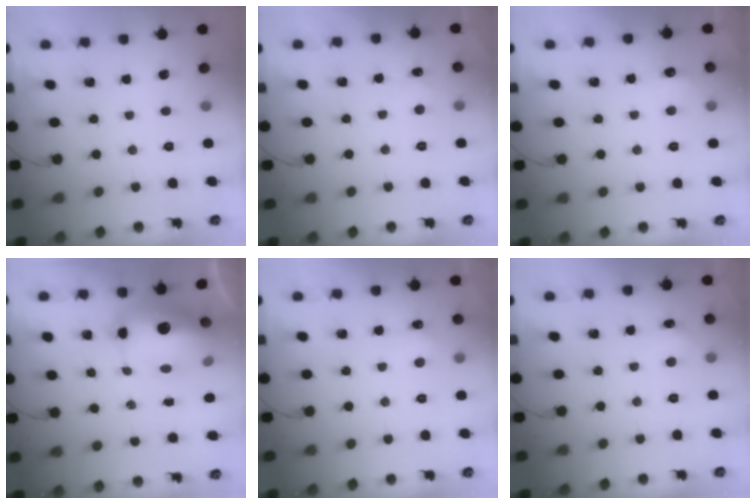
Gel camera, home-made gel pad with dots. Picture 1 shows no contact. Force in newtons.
{"total": 4.7, "press": 4.5, "slide": 1.3}
{"total": 6.3, "press": 6.0, "slide": 1.9}
{"total": 16.5, "press": 16.1, "slide": 3.8}
{"total": 4.7, "press": 4.5, "slide": 1.2}
{"total": 5.4, "press": 5.2, "slide": 1.6}